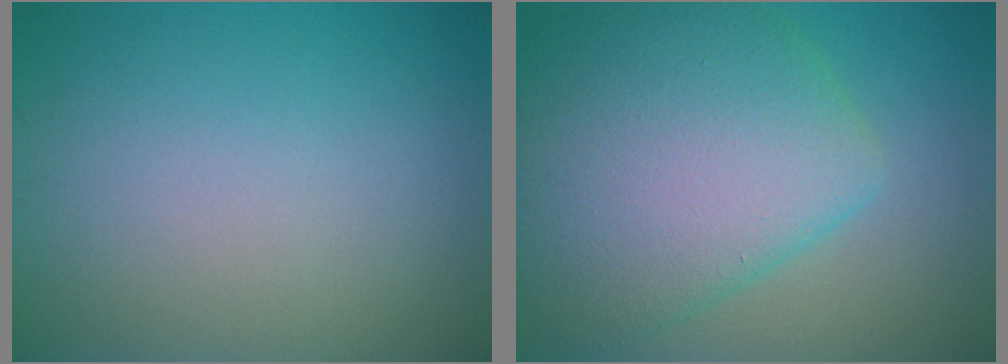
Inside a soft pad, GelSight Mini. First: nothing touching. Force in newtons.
{"total": 9.9, "press": 9.9, "slide": 0.3}